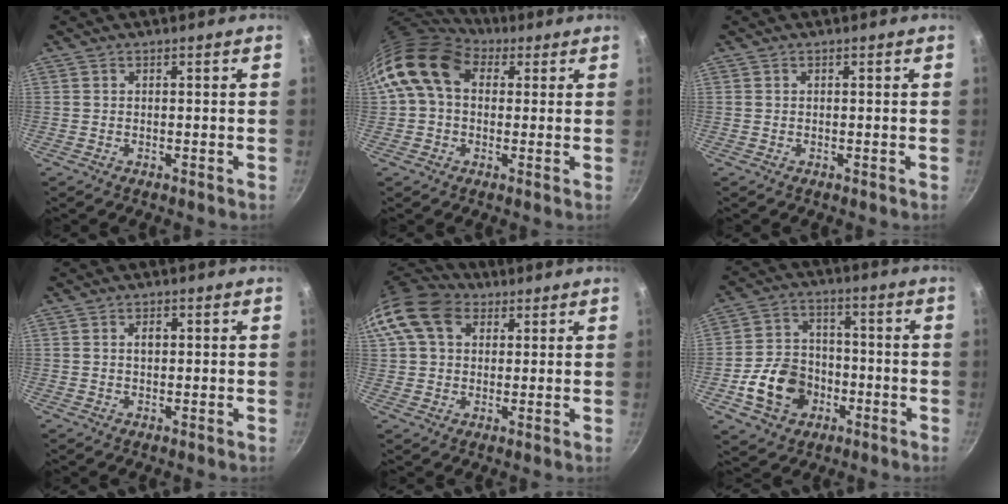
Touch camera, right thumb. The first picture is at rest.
{"total": 13.3, "force": [3.7, 9.5, 8.5], "torque": [-0.136, 0.015, 0.048]}
{"total": 0.0}
{"total": 1.8, "force": [0.4, 1.2, 1.4], "torque": [-0.014, 0.004, 0.006]}
{"total": 12.7, "force": [4.7, 9.4, 7.2], "torque": [-0.126, 0.016, 0.071]}
{"total": 12.7, "force": [-4.1, 10.1, 6.6], "torque": [-0.092, 0.040, -0.069]}